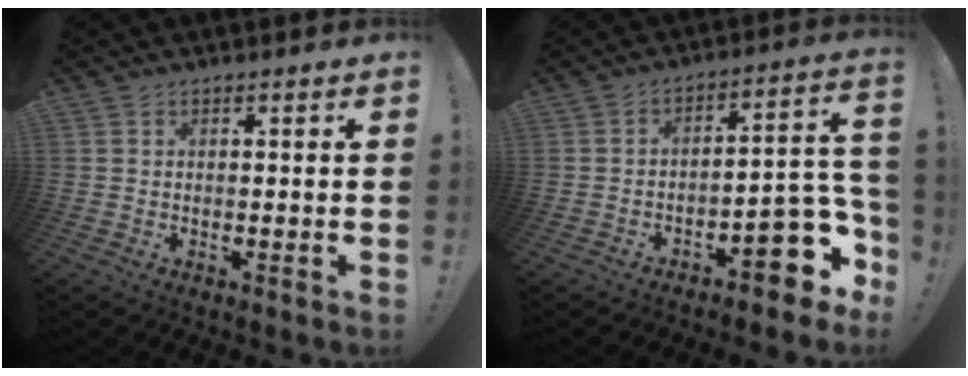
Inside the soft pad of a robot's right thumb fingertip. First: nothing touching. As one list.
[{"total": 13.7, "force": [-6.9, 5.9, 10.2], "torque": [-0.098, 0.036, -0.103]}]